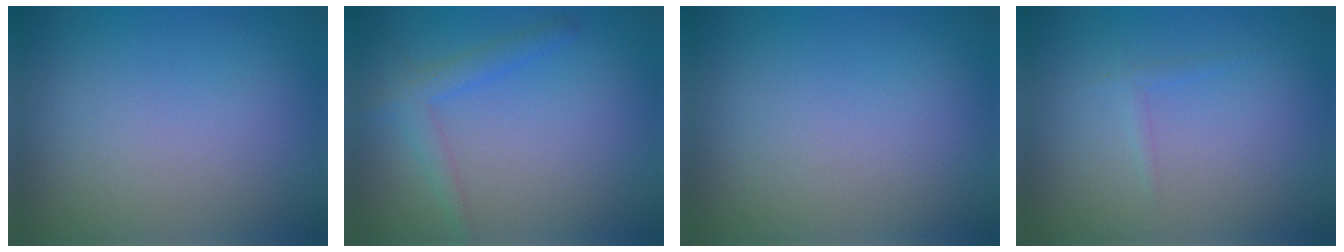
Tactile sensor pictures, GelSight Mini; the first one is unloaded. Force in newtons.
{"total": 2.4, "press": 2.4, "slide": 0.1}
{"total": 0.0}
{"total": 0.8, "press": 0.8, "slide": 0.1}